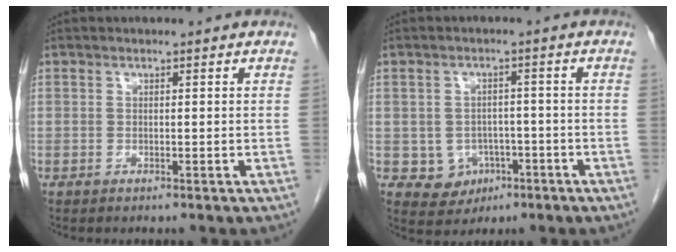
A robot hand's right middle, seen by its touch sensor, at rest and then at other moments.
{"total": 5.1, "force": [-1.8, 4.6, 1.5], "torque": [-0.017, 0.007, -0.015]}